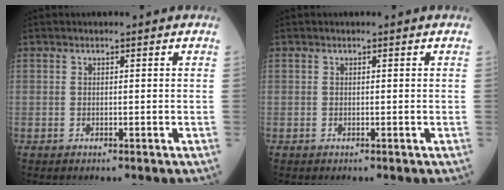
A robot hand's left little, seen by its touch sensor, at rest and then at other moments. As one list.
[{"total": 0.0}]